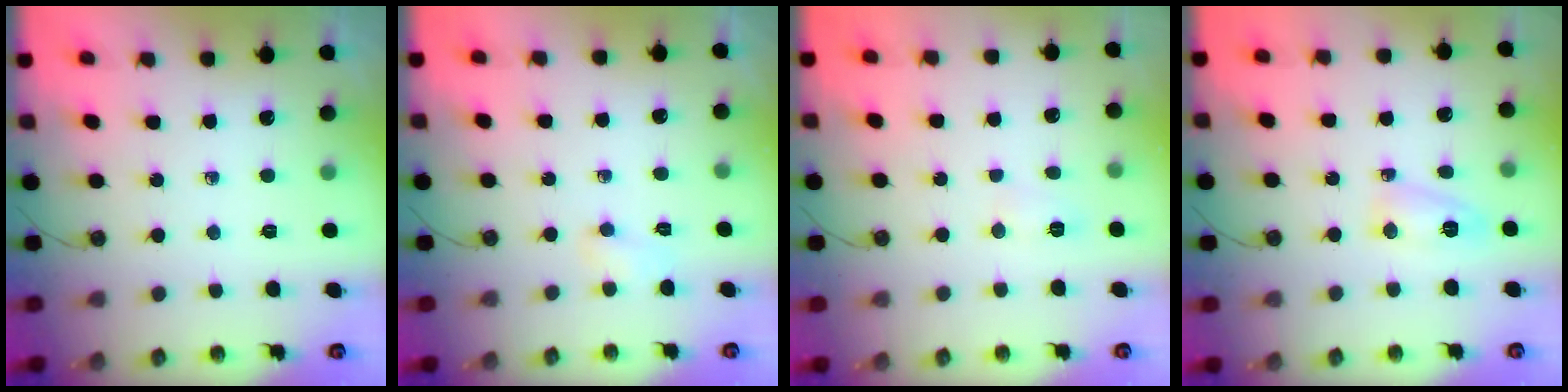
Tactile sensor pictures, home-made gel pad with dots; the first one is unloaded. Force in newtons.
{"total": 11.7, "press": 4.7, "slide": 10.7}
{"total": 4.1, "press": 4.0, "slide": 1.0}
{"total": 4.7, "press": 4.6, "slide": 0.9}